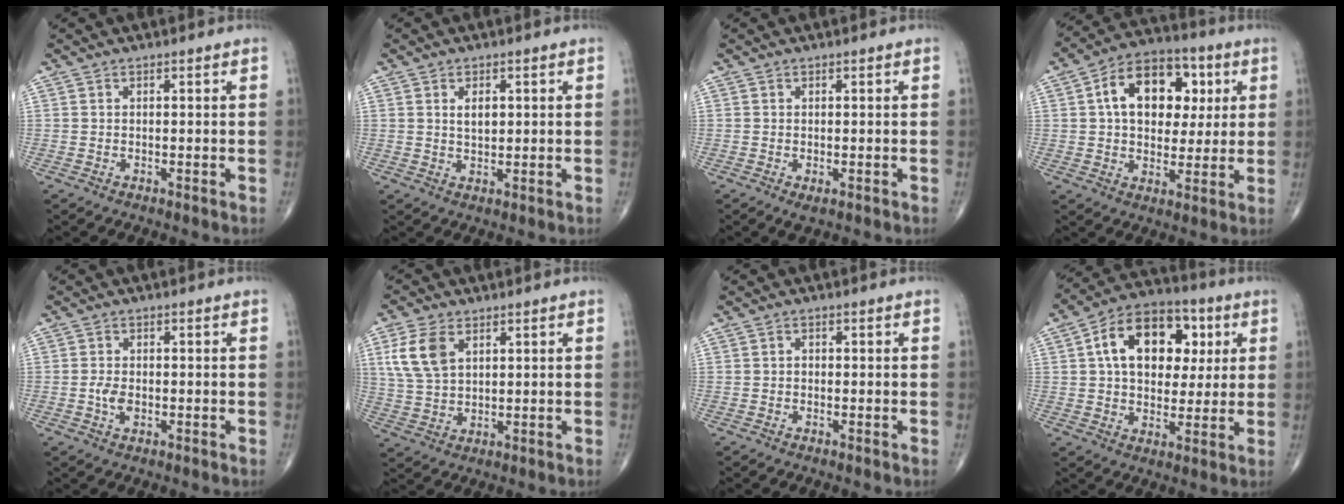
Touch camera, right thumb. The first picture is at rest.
{"total": 3.0, "force": [0.8, 1.8, 2.2], "torque": [-0.027, -0.005, 0.014]}
{"total": 1.6, "force": [-0.6, 0.8, 1.2], "torque": [-0.017, -0.004, -0.005]}
{"total": 16.0, "force": [3.8, 10.8, 11.2], "torque": [-0.131, 0.011, 0.054]}
{"total": 2.9, "force": [-0.6, 1.8, 2.2], "torque": [-0.040, 0.001, -0.012]}
{"total": 8.6, "force": [3.2, 5.2, 6.0], "torque": [-0.122, -0.005, 0.068]}
{"total": 0.8, "force": [-0.2, 0.7, 0.4], "torque": [0.003, 0.004, -0.007]}
{"total": 17.4, "force": [4.3, 11.6, 12.2], "torque": [-0.154, 0.011, 0.064]}